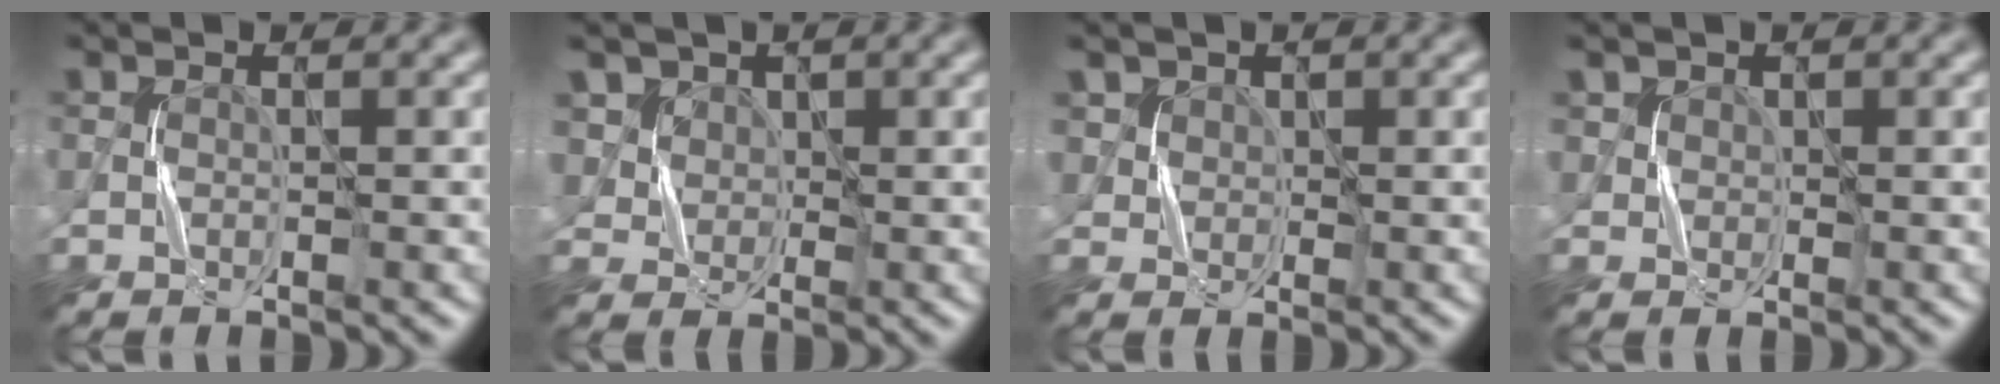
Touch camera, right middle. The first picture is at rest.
{"total": 5.2, "force": [3.0, 3.9, 1.7], "torque": [-0.051, -0.010, 0.061]}
{"total": 3.0, "force": [1.7, 2.3, 0.8], "torque": [-0.033, -0.009, 0.044]}
{"total": 1.5, "force": [0.8, 1.3, 0.2], "torque": [-0.005, -0.006, 0.021]}